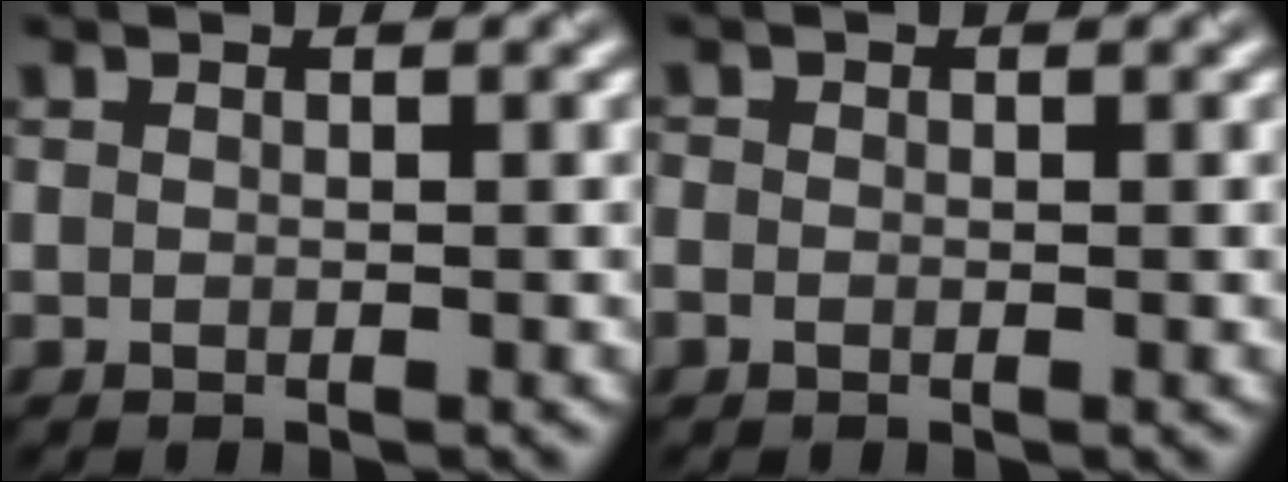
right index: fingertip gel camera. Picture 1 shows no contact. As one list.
[{"total": 0.8, "force": [-0.4, 0.6, 0.3], "torque": [-0.004, -0.002, -0.009]}]